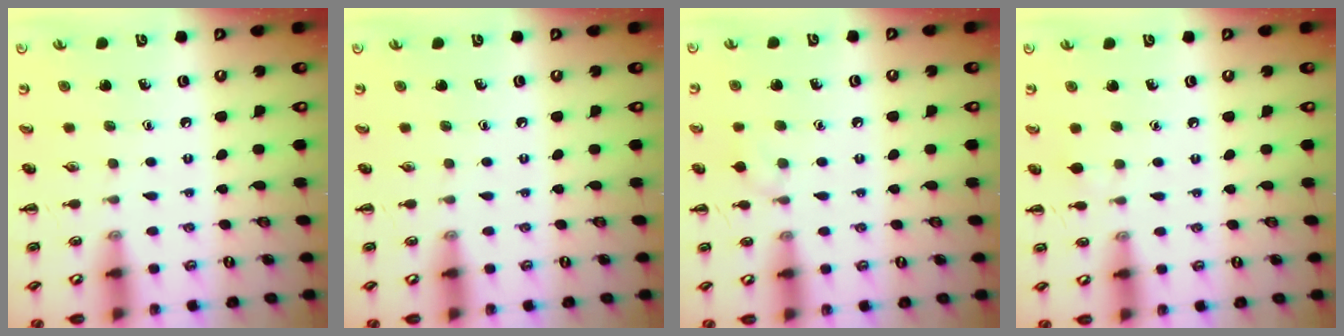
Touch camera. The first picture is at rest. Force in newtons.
{"total": 0.0}
{"total": 5.8, "press": 5.5, "slide": 2.0}
{"total": 3.0, "press": 2.7, "slide": 1.2}